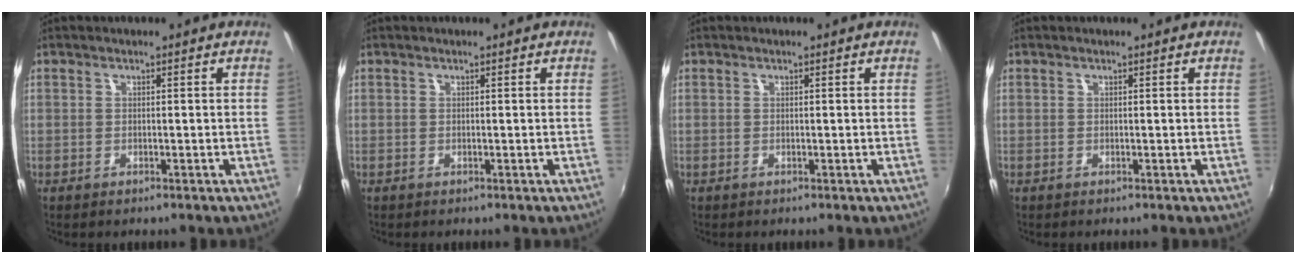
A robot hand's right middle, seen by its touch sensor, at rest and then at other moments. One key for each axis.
{"total": 0.0}
{"total": 0.0}
{"total": 0.0}